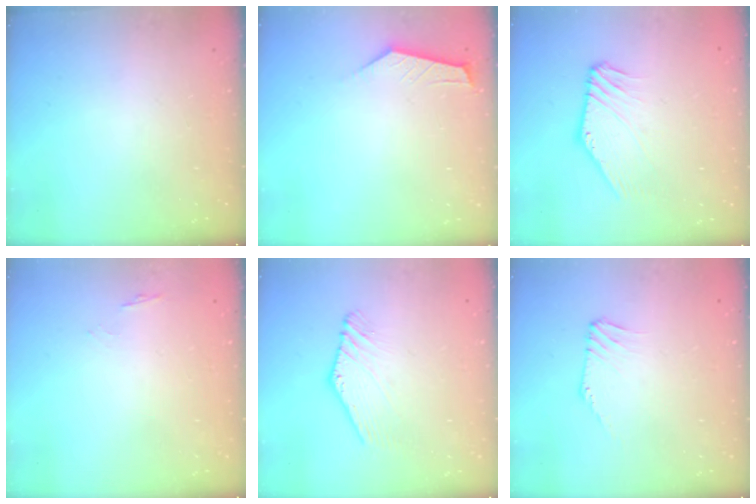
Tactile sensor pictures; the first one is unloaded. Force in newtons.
{"total": 2.6, "press": 2.6, "slide": 0.4}
{"total": 3.6, "press": 3.6, "slide": 0.2}
{"total": 0.8, "press": 0.6, "slide": 0.4}
{"total": 1.3, "press": 1.3, "slide": 0.3}
{"total": 1.3, "press": 1.2, "slide": 0.2}